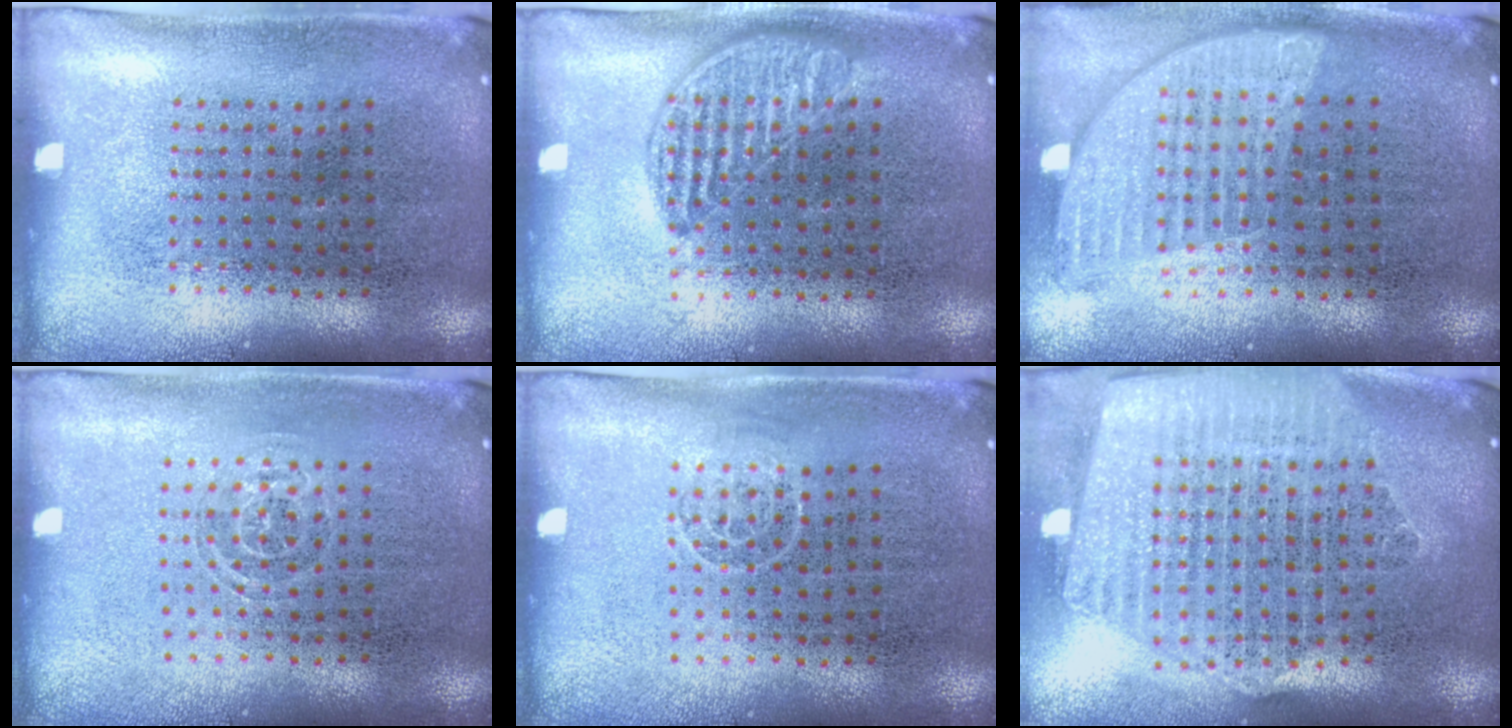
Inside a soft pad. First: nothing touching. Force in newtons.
{"total": 0.9, "press": 0.8, "slide": 0.4}
{"total": 1.1, "press": 1.1, "slide": 0.3}
{"total": 0.9, "press": 0.6, "slide": 0.6}
{"total": 0.7, "press": 0.5, "slide": 0.5}
{"total": 2.5, "press": 2.2, "slide": 1.2}